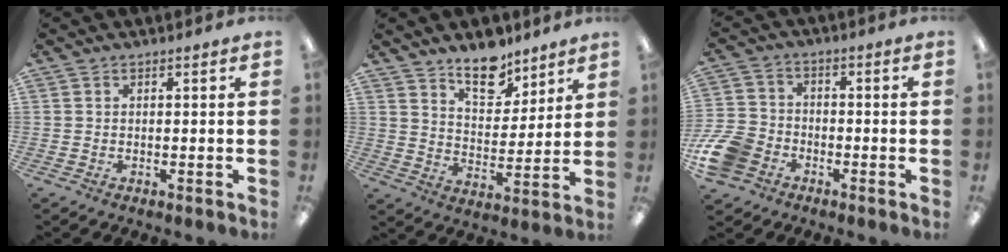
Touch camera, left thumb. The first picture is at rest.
{"total": 11.9, "force": [9.7, 5.5, 4.3], "torque": [-0.045, -0.068, 0.174]}
{"total": 10.2, "force": [-4.8, 7.5, 5.0], "torque": [-0.114, 0.038, -0.088]}